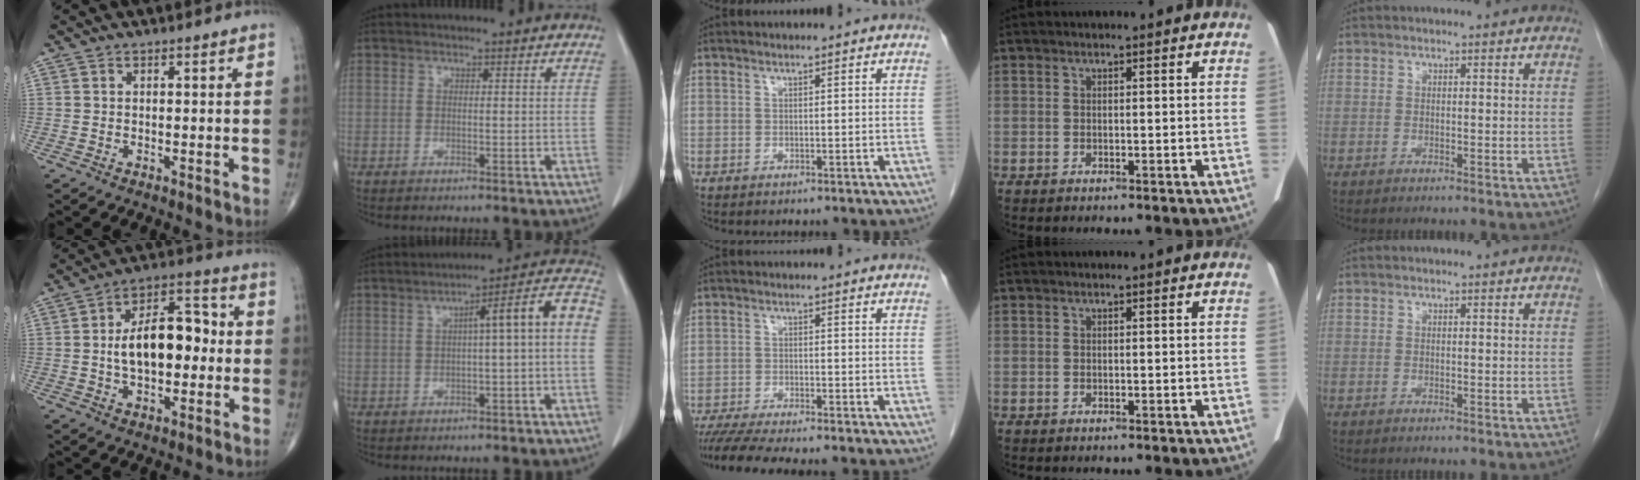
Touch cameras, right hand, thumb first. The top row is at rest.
{"thumb": {"total": 14.9, "force": [0.0, 8.2, 12.4], "torque": [-0.178, 0.033, -0.007]}, "index": {"total": 8.6, "force": [-0.7, 0.5, 8.5], "torque": [-0.109, 0.032, -0.014]}, "middle": {"total": 9.4, "force": [-8.2, 0.2, 4.6], "torque": [-0.060, -0.017, -0.130]}}